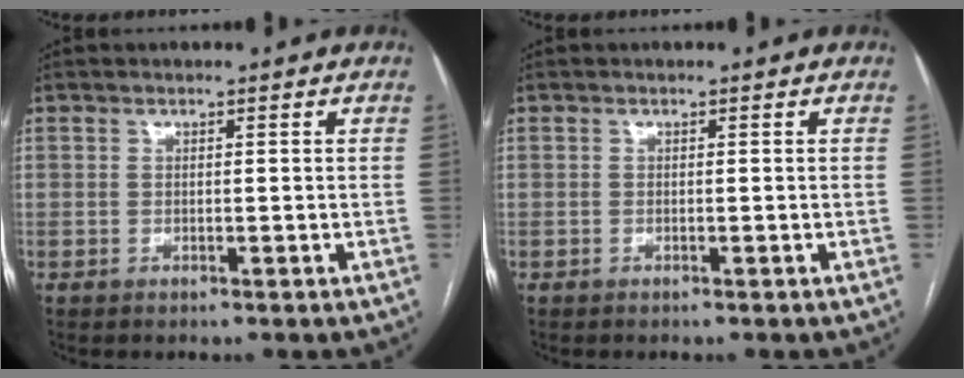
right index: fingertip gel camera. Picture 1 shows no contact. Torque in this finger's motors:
{"motor_torque": [0.06, 0.10, 0.00, 0.01]}